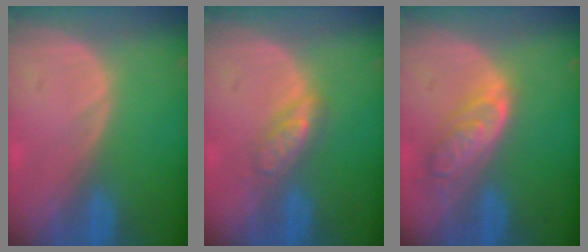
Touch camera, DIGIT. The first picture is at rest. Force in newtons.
{"total": 3.8, "press": 3.7, "slide": 0.3}
{"total": 6.3, "press": 5.7, "slide": 2.7}